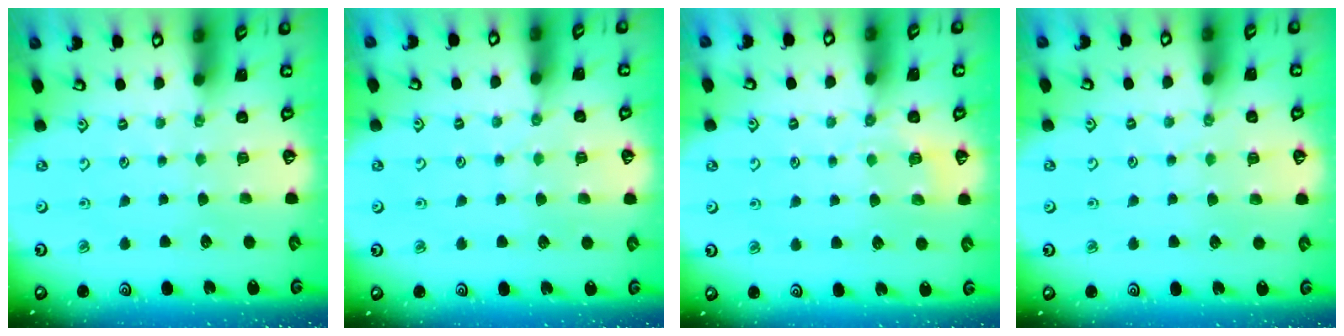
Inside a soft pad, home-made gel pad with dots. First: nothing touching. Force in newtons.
{"total": 4.0, "press": 4.0, "slide": 0.2}
{"total": 5.1, "press": 4.9, "slide": 1.5}
{"total": 4.4, "press": 4.4, "slide": 0.5}